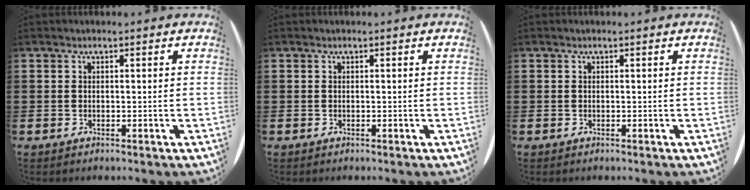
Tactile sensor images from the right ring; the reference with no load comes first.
{"total": 0.0}
{"total": 0.0}